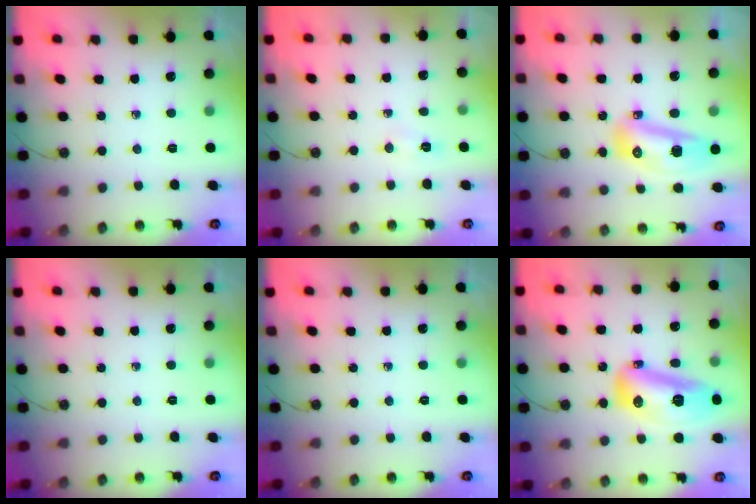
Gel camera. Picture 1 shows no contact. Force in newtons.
{"total": 3.6, "press": 3.6, "slide": 0.5}
{"total": 12.6, "press": 12.5, "slide": 1.6}
{"total": 0.0}
{"total": 0.0}
{"total": 16.5, "press": 16.4, "slide": 1.7}